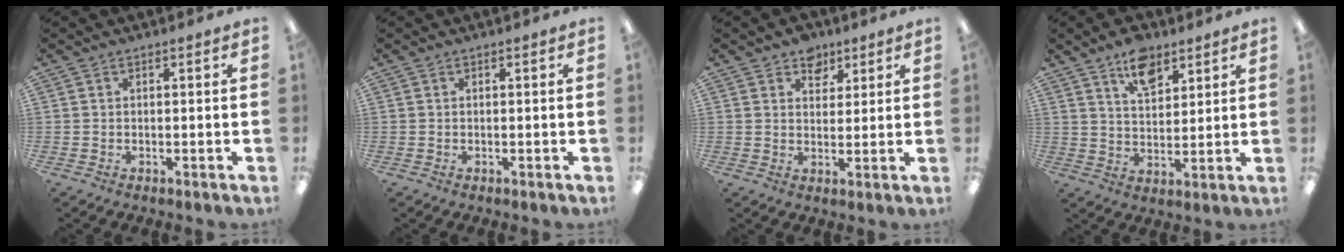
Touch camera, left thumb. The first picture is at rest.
{"total": 0.0}
{"total": 5.3, "force": [3.8, 3.5, 1.0], "torque": [-0.003, -0.017, 0.066]}
{"total": 8.8, "force": [6.2, 4.7, 4.2], "torque": [-0.061, -0.028, 0.109]}